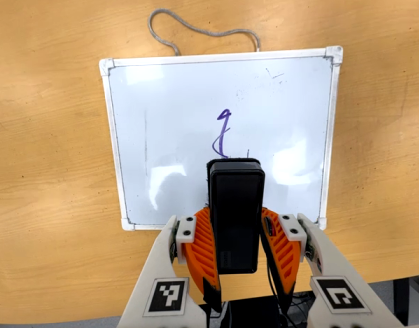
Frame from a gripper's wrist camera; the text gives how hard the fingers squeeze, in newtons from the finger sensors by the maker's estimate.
{"total": 5.7, "left": 5.1, "right": 6.3}